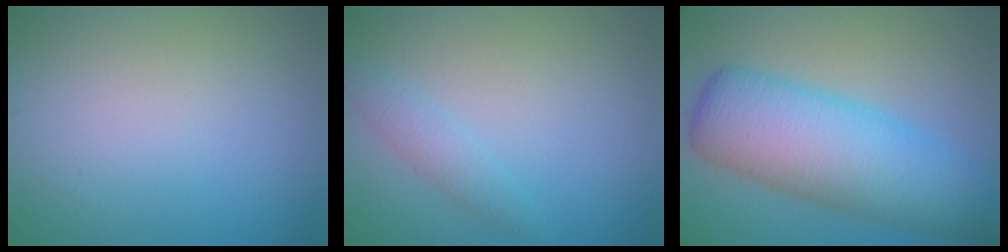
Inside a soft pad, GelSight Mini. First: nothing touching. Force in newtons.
{"total": 1.8, "press": 1.8, "slide": 0.1}
{"total": 9.9, "press": 9.9, "slide": 0.3}